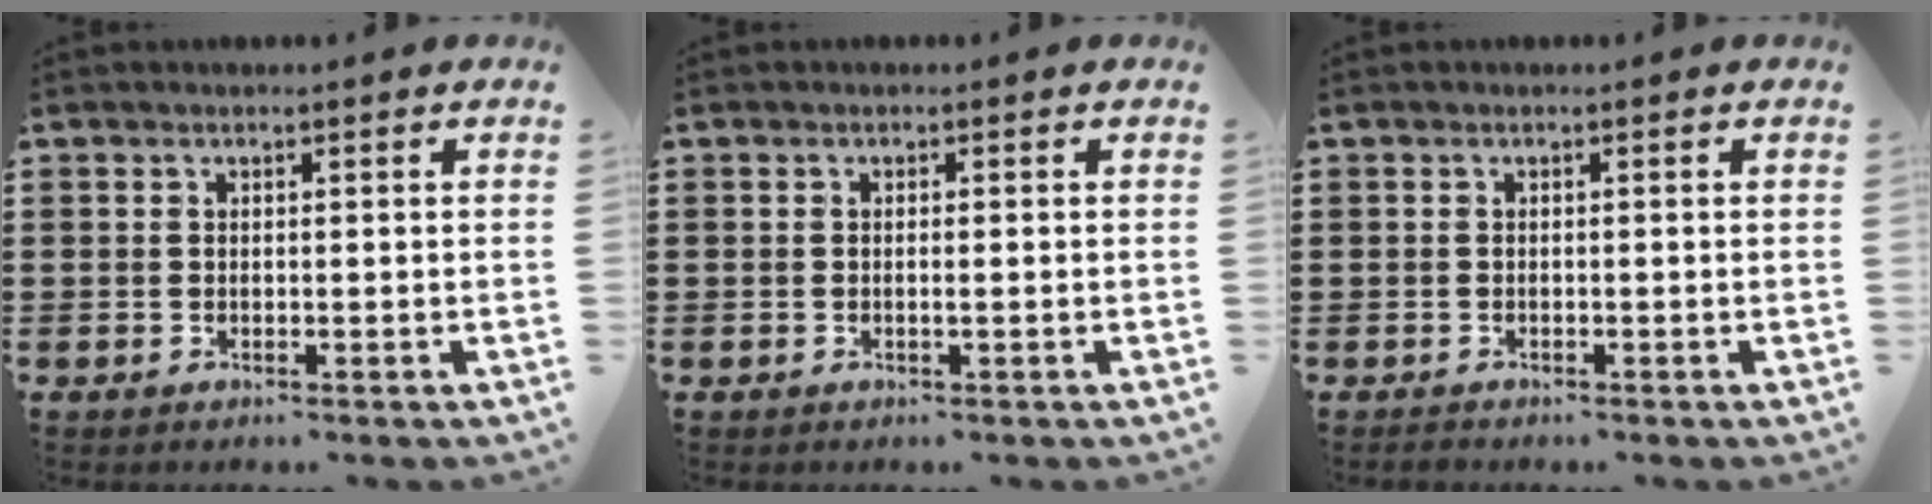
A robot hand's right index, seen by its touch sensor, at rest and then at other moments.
{"total": 0.7, "force": [-0.2, -0.1, 0.6], "torque": [-0.011, -0.004, -0.003]}
{"total": 0.6, "force": [-0.5, 0.4, 0.0], "torque": [-0.001, 0.003, -0.013]}